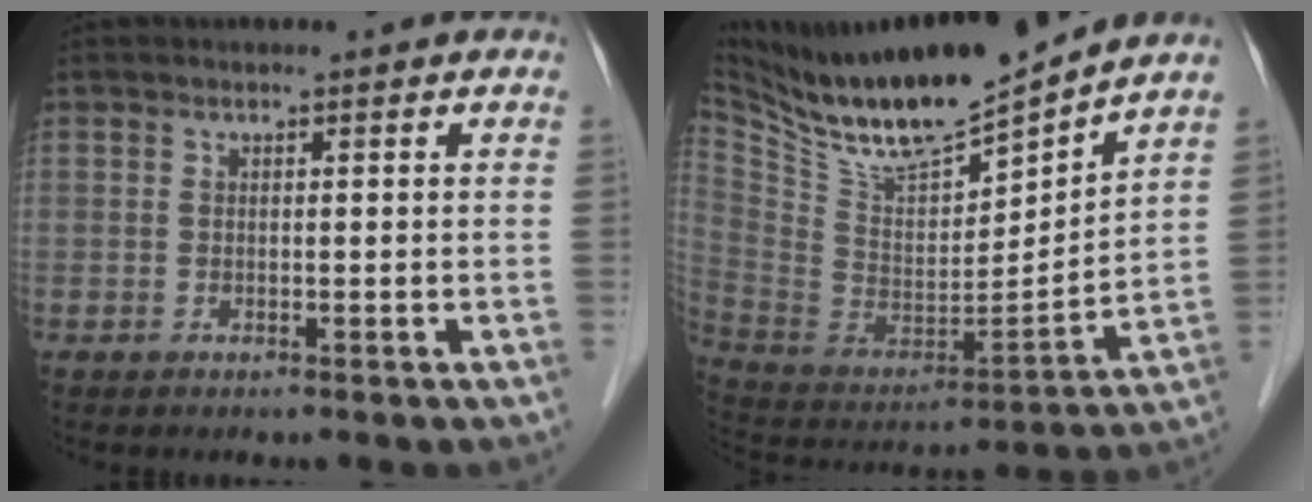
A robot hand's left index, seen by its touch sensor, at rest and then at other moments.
{"total": 18.1, "force": [16.0, 1.6, 8.2], "torque": [-0.164, -0.015, 0.301]}